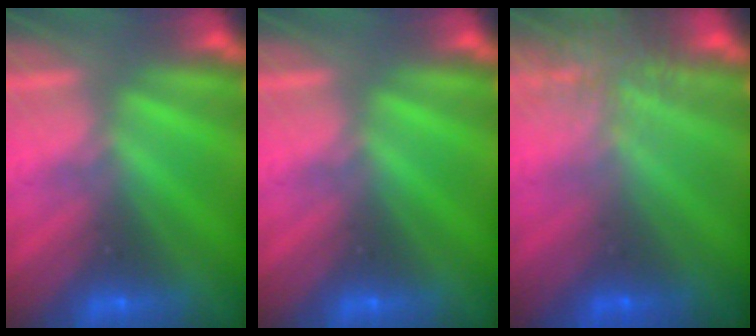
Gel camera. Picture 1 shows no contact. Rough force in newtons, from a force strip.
{"total": 0.0}
{"total": 7.3}